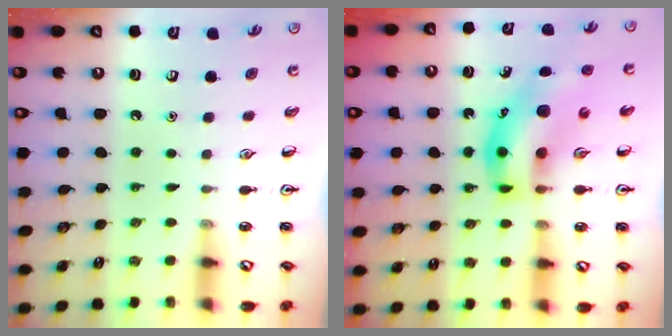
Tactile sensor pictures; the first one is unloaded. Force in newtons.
{"total": 12.6, "press": 12.2, "slide": 3.4}